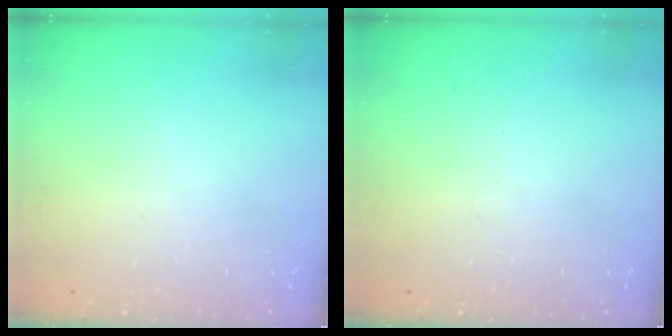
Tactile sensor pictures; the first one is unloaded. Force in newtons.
{"total": 0.0}